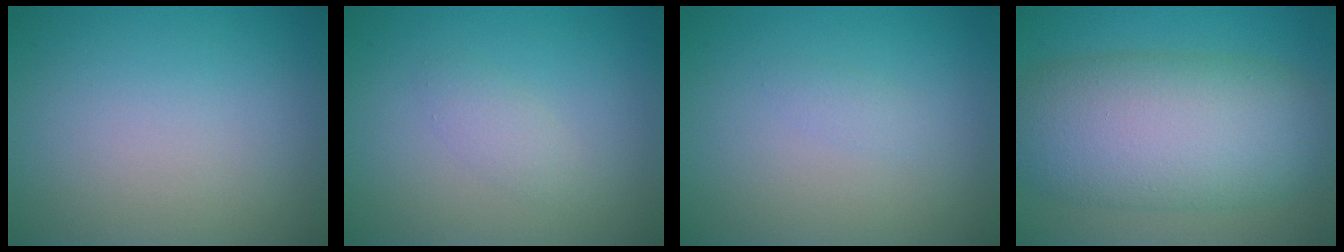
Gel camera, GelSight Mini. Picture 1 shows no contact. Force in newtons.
{"total": 1.4, "press": 1.4, "slide": 0.1}
{"total": 0.7, "press": 0.7, "slide": 0.0}
{"total": 10.8, "press": 10.8, "slide": 0.3}